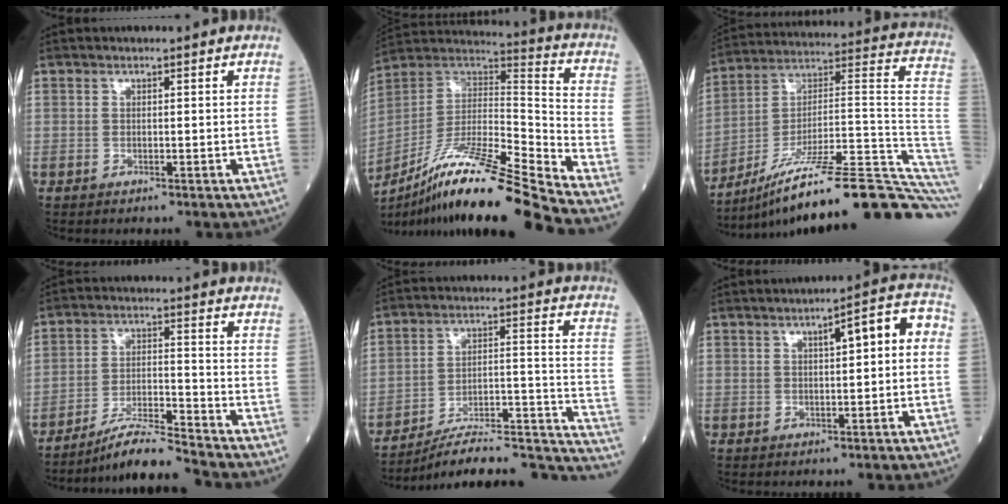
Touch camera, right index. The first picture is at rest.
{"total": 22.4, "force": [-17.5, -0.6, 14.0], "torque": [-0.264, -0.011, -0.320]}
{"total": 26.9, "force": [-20.6, 0.5, 17.3], "torque": [-0.156, 0.037, -0.320]}
{"total": 8.2, "force": [-7.7, -1.1, 2.7], "torque": [-0.048, -0.012, -0.139]}
{"total": 21.7, "force": [-19.5, 3.4, 9.0], "torque": [-0.057, 0.048, -0.279]}
{"total": 6.4, "force": [1.0, 1.4, 6.1], "torque": [-0.082, 0.032, 0.009]}